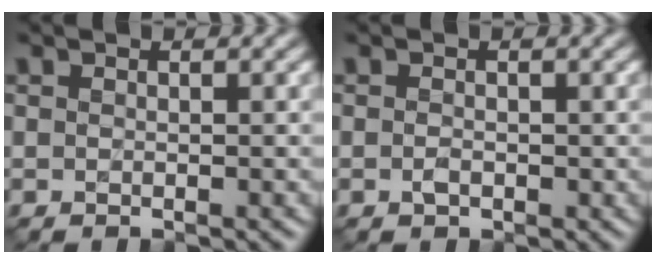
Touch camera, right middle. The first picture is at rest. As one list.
[{"total": 0.9, "force": [-0.4, 0.6, 0.6], "torque": [-0.009, 0.000, -0.009]}]